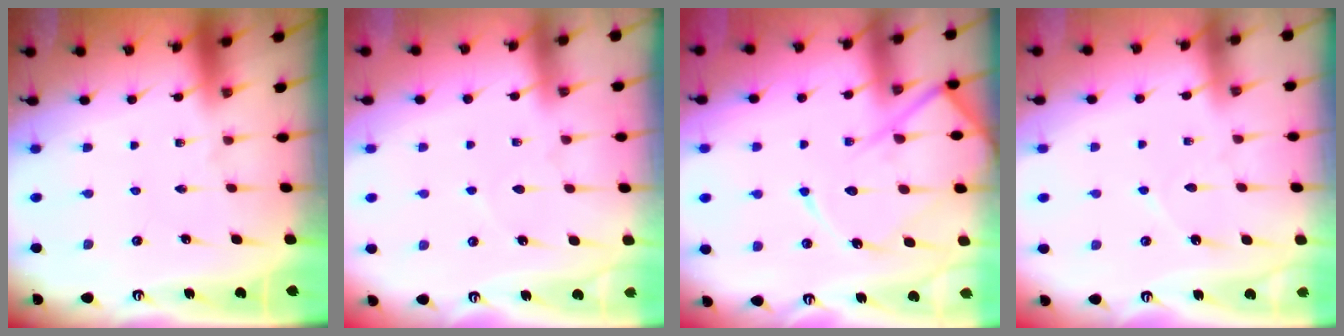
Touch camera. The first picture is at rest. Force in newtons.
{"total": 6.7, "press": 6.7, "slide": 0.7}
{"total": 12.9, "press": 12.9, "slide": 1.3}
{"total": 3.6, "press": 3.6, "slide": 0.1}